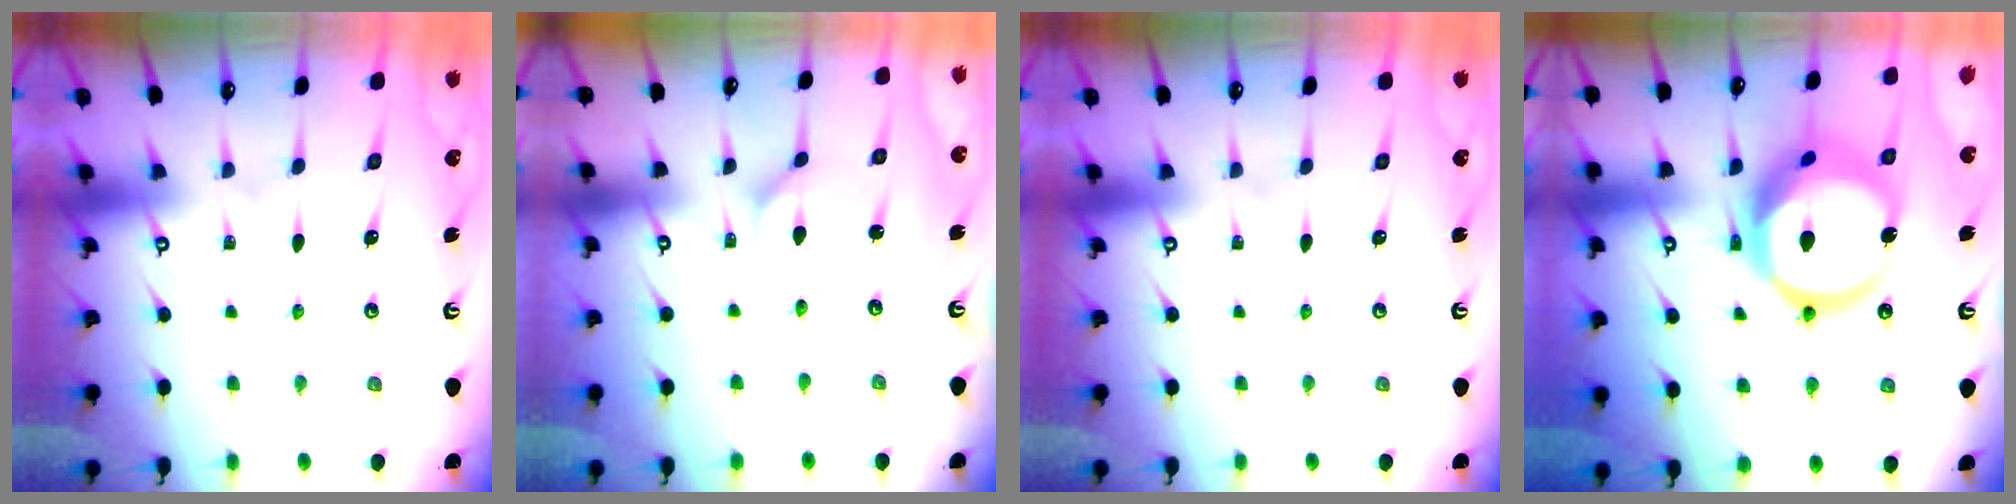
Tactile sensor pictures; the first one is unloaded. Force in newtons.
{"total": 2.4, "press": 2.4, "slide": 0.3}
{"total": 0.0}
{"total": 17.0, "press": 16.9, "slide": 2.1}